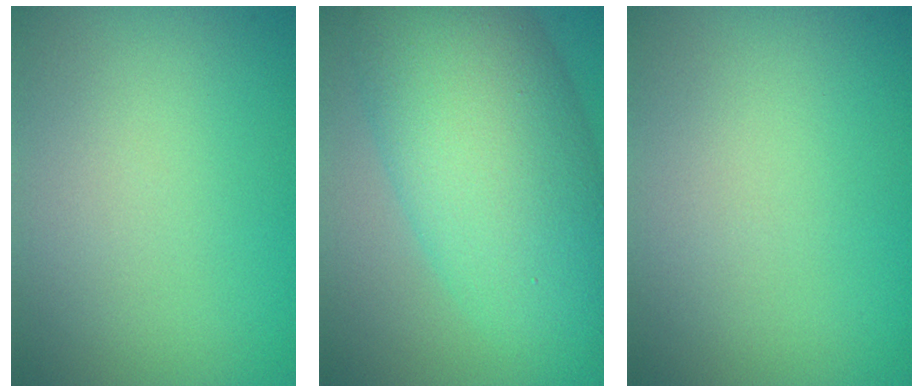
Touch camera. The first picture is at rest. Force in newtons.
{"total": 11.2, "press": 11.2, "slide": 0.3}
{"total": 0.0}